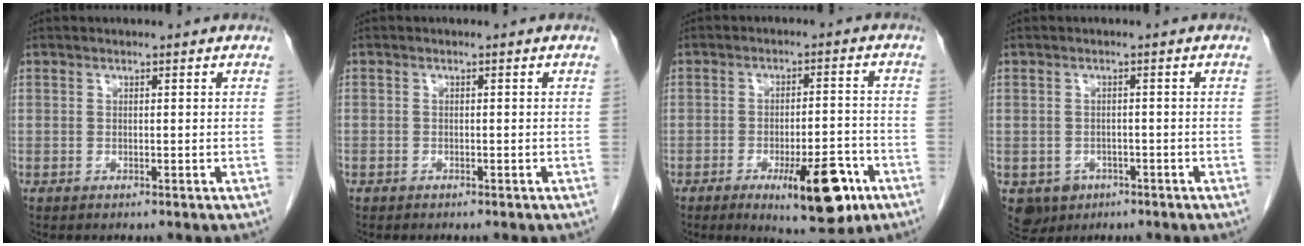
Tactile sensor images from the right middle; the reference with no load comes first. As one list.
[{"total": 0.5, "force": [-0.4, 0.3, 0.1], "torque": [-0.005, 0.003, -0.009]}, {"total": 11.2, "force": [-5.6, 3.0, 9.2], "torque": [-0.128, -0.008, -0.074]}, {"total": 4.4, "force": [-2.2, 3.7, 1.0], "torque": [-0.013, 0.003, -0.027]}]